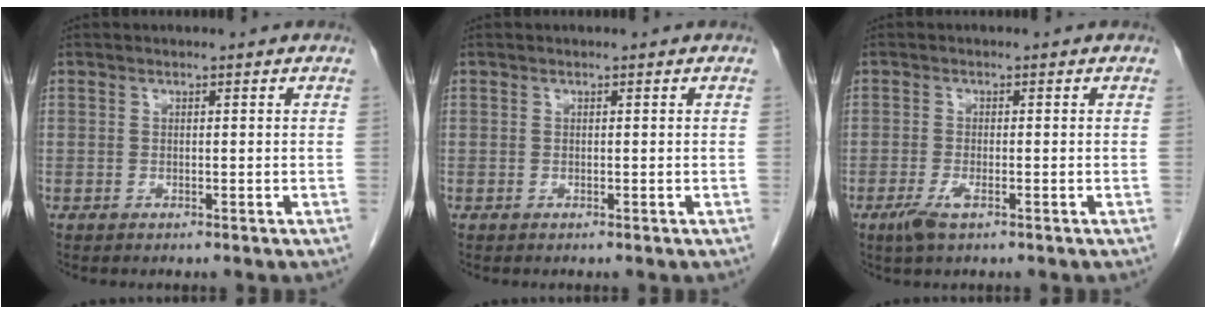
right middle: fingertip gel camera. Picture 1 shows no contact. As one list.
[{"total": 0.0}, {"total": 2.8, "force": [-1.5, 0.6, 2.2], "torque": [-0.051, -0.005, -0.029]}]